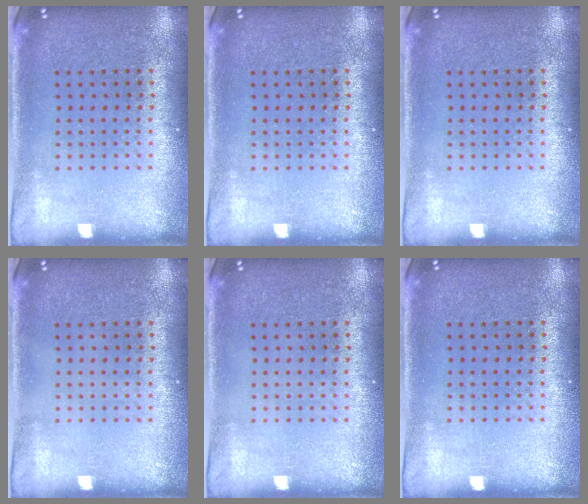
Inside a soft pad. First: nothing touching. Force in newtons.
{"total": 0.0}
{"total": 0.0}
{"total": 0.0}
{"total": 0.0}
{"total": 0.0}